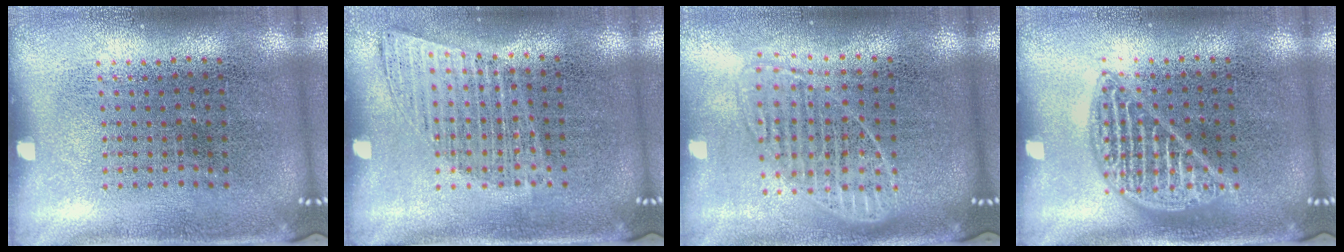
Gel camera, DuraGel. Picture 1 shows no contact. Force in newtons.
{"total": 1.0, "press": 1.0, "slide": 0.2}
{"total": 1.7, "press": 1.4, "slide": 1.0}
{"total": 1.5, "press": 1.5, "slide": 0.2}